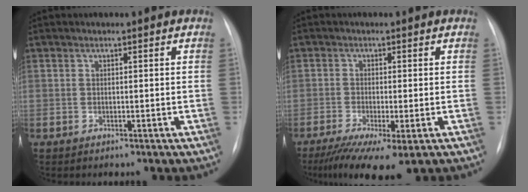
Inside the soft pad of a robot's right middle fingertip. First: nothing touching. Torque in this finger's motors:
{"motor_torque": [1.01, -0.77, 0.18, 0.06]}